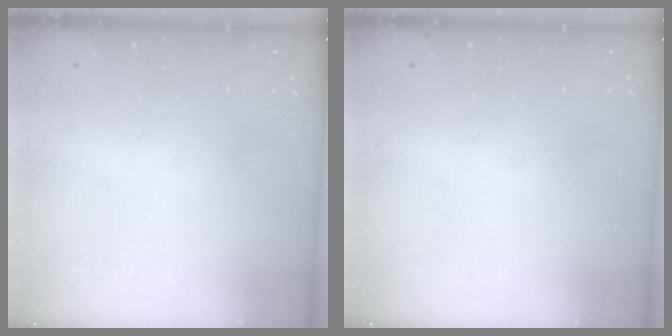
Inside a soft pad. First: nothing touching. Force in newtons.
{"total": 0.0}